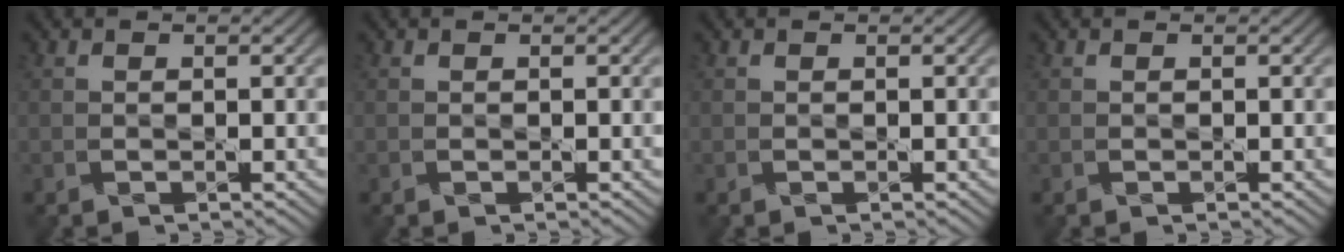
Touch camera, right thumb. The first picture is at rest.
{"total": 0.0}
{"total": 0.0}
{"total": 0.0}